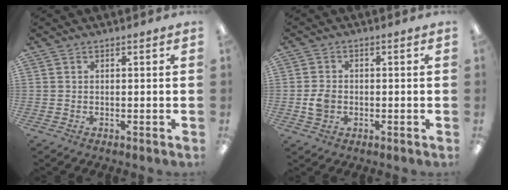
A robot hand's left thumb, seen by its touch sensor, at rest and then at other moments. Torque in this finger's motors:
{"motor_torque": [-0.43, 0.50, 0.14, -0.25, 0.02]}